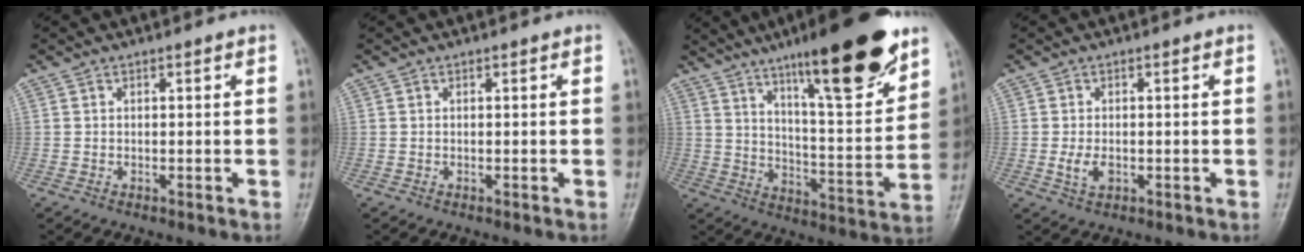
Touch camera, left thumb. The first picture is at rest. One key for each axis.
{"total": 0.0}
{"total": 22.0, "fx": 13.8, "fy": 4.5, "fz": 16.5, "tx": -0.217, "ty": -0.065, "tz": 0.218}
{"total": 3.0, "fx": -0.6, "fy": 1.8, "fz": 2.4, "tx": -0.048, "ty": -0.004, "tz": -0.011}